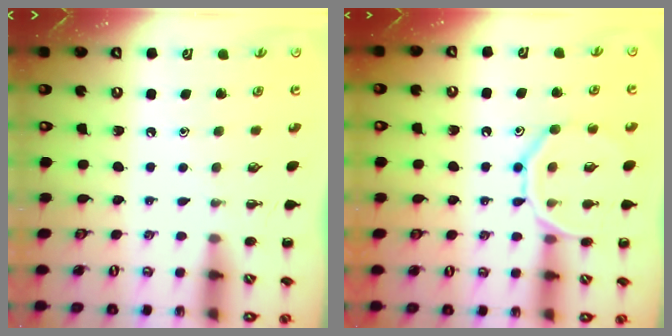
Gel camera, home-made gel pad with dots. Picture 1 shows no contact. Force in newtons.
{"total": 14.0, "press": 14.0, "slide": 1.2}